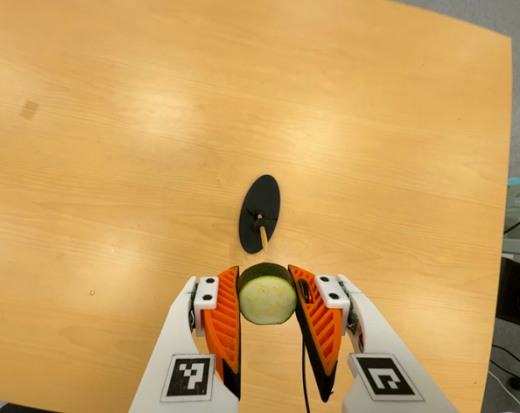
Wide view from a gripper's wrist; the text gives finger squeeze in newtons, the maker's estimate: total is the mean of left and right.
{"total": 12.0, "left": 11.1, "right": 13.0}